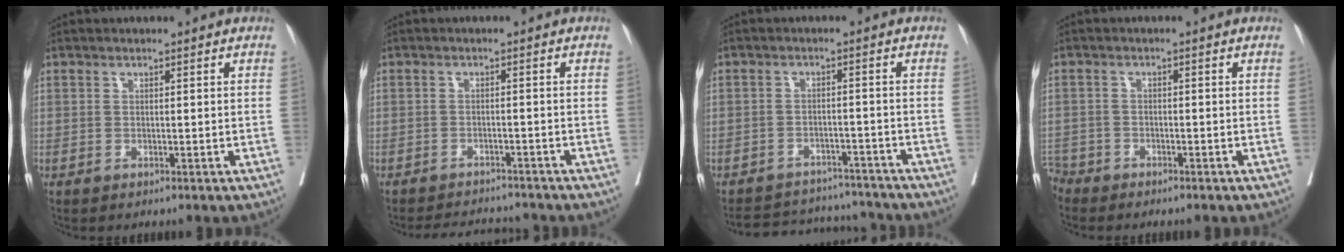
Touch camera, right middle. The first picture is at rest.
{"total": 6.2, "force": [-6.1, 0.9, 0.7], "torque": [-0.006, 0.001, -0.086]}
{"total": 11.0, "force": [-10.4, 3.5, 1.1], "torque": [-0.012, 0.016, -0.138]}
{"total": 3.2, "force": [-2.9, 1.2, -0.5], "torque": [0.003, -0.001, -0.059]}